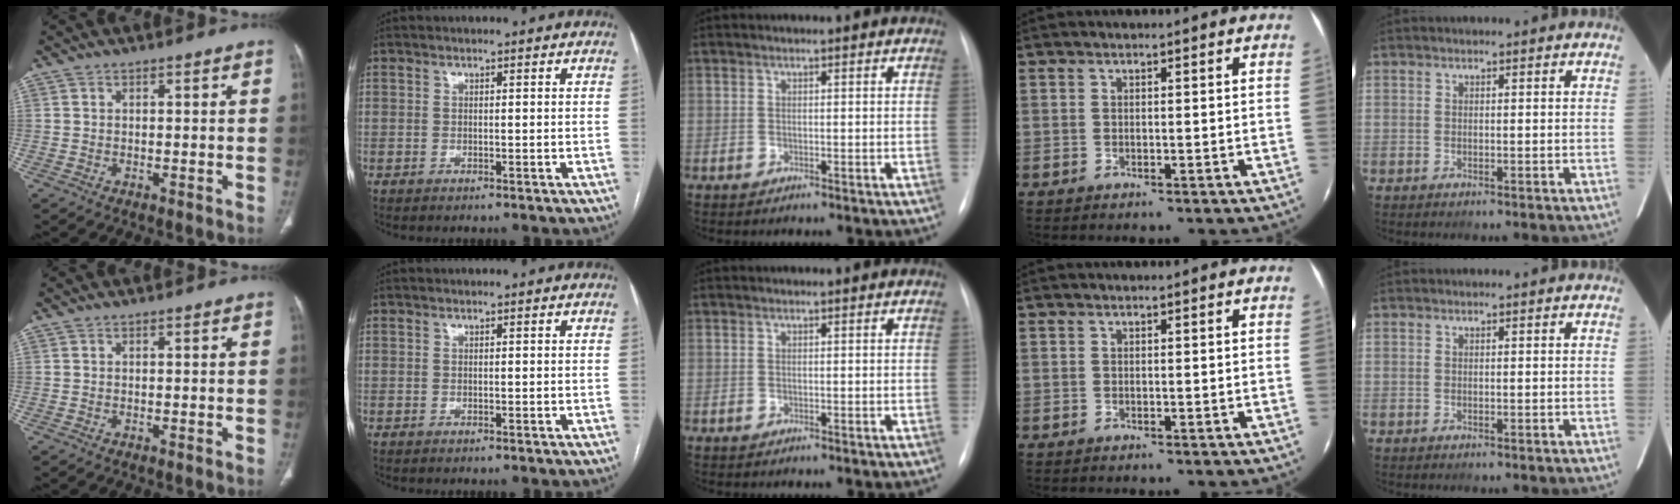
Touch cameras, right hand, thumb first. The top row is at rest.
{}